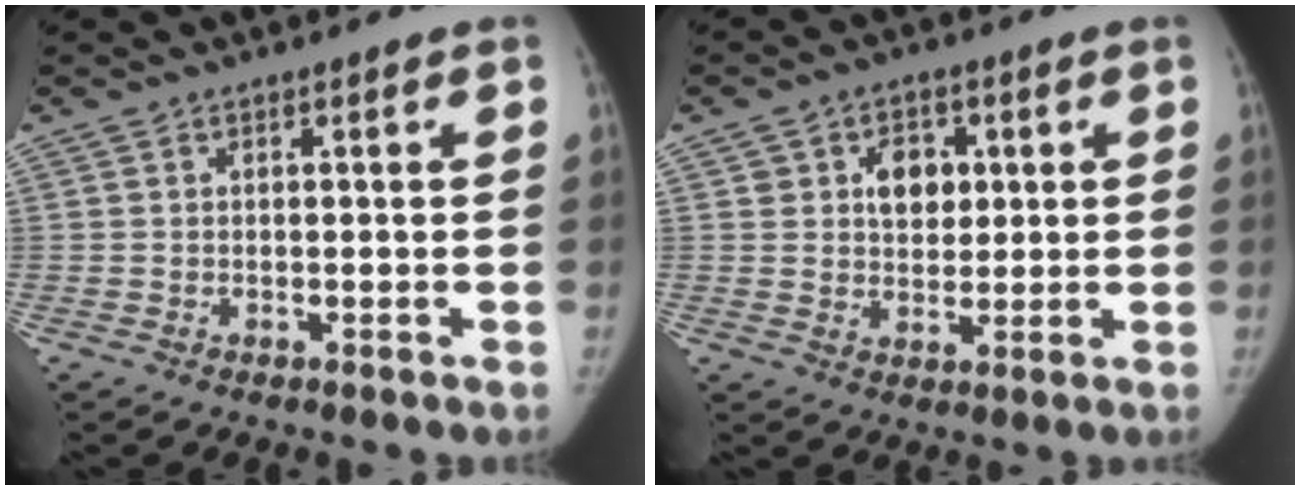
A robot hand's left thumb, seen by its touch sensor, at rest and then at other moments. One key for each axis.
{"total": 6.8, "fx": 1.9, "fy": 5.3, "fz": 3.9, "tx": -0.024, "ty": -0.005, "tz": 0.029}